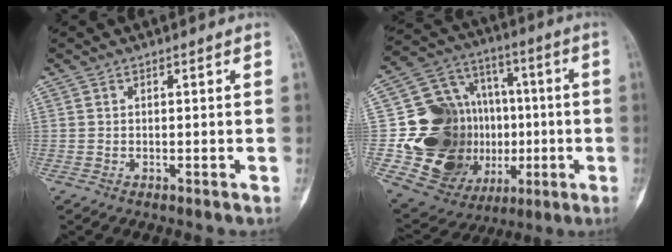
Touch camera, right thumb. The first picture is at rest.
{"total": 25.6, "force": [-2.1, 20.1, 15.8], "torque": [-0.219, 0.033, -0.006]}